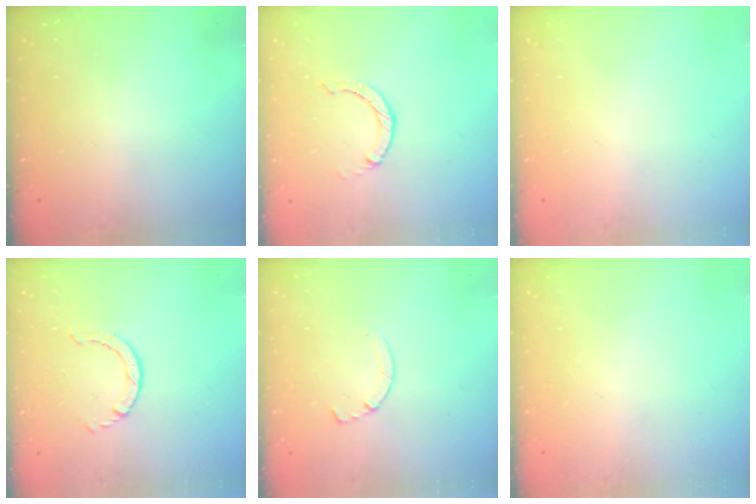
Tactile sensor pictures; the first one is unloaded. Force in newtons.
{"total": 0.6, "press": 0.6, "slide": 0.2}
{"total": 0.0}
{"total": 0.8, "press": 0.7, "slide": 0.1}
{"total": 2.9, "press": 2.9, "slide": 0.4}
{"total": 0.0}